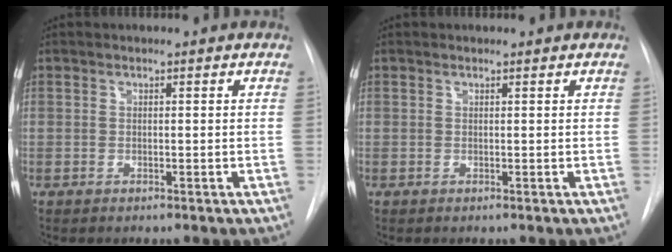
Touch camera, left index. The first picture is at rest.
{"total": 0.0}